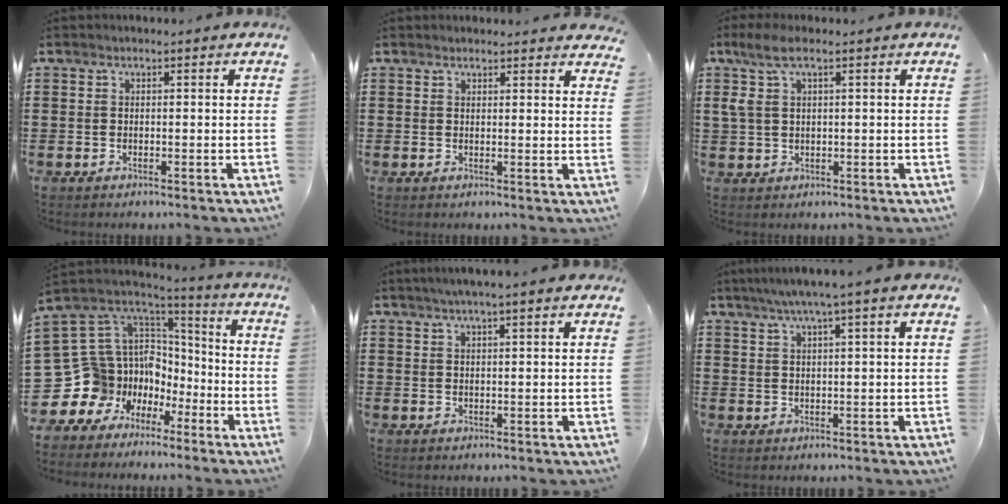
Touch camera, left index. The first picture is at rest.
{"total": 1.9, "force": [1.8, 0.3, 0.3], "torque": [-0.001, -0.002, 0.034]}
{"total": 5.2, "force": [1.7, 1.9, 4.6], "torque": [-0.112, 0.000, 0.024]}
{"total": 11.3, "force": [-3.3, 10.6, 1.6], "torque": [-0.103, -0.033, -0.038]}
{"total": 2.7, "force": [2.2, -0.1, 1.6], "torque": [-0.037, 0.001, 0.040]}
{"total": 3.9, "force": [2.6, -0.4, 2.8], "torque": [-0.061, -0.002, 0.044]}